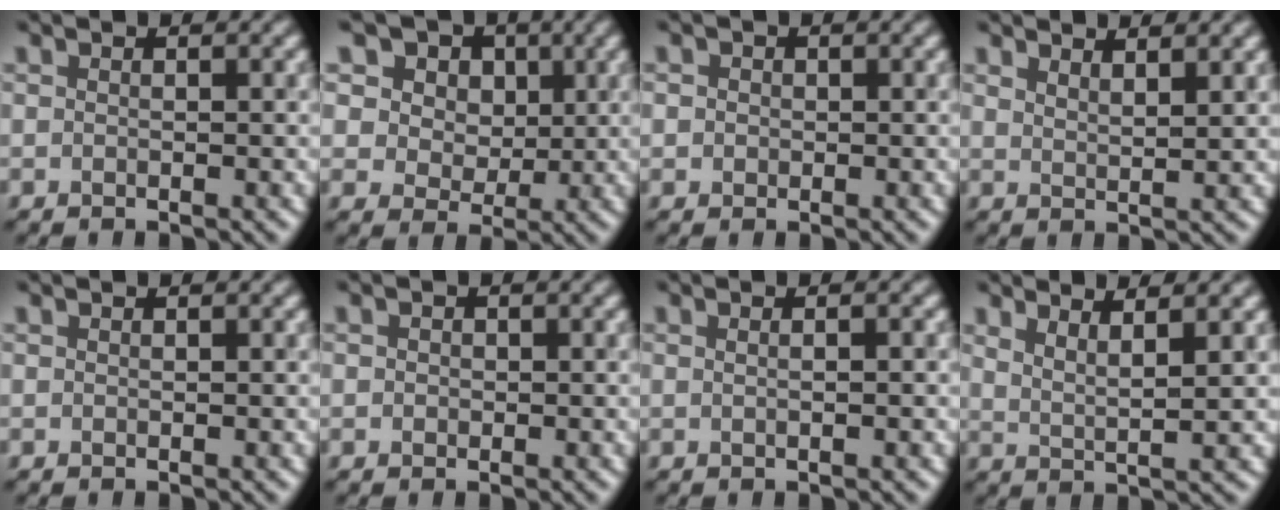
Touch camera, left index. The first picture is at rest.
{"total": 10.7, "force": [5.5, 7.7, 4.9], "torque": [-0.097, 0.012, 0.073]}
{"total": 1.3, "force": [0.3, 1.1, 0.4], "torque": [-0.001, 0.005, -0.003]}
{"total": 2.4, "force": [2.1, 0.5, 1.0], "torque": [-0.004, 0.004, 0.033]}
{"total": 0.0}
{"total": 0.7, "force": [0.1, 0.7, 0.2], "torque": [0.000, -0.003, -0.001]}
{"total": 2.4, "force": [0.8, 1.2, 1.9], "torque": [-0.007, 0.018, -0.012]}
{"total": 3.1, "force": [2.4, 0.6, 2.0], "torque": [-0.024, 0.001, 0.041]}